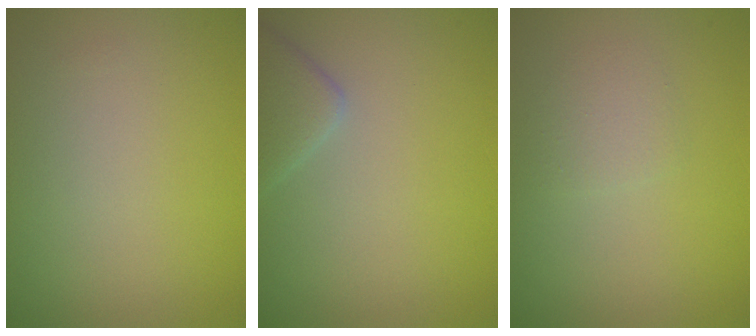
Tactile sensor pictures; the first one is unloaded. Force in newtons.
{"total": 2.6, "press": 2.6, "slide": 0.2}
{"total": 1.4, "press": 1.4, "slide": 0.0}